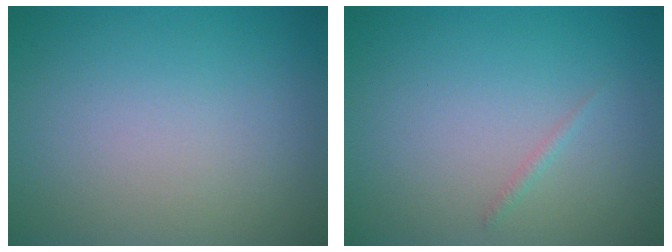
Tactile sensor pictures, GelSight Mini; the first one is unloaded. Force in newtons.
{"total": 0.5, "press": 0.5, "slide": 0.0}